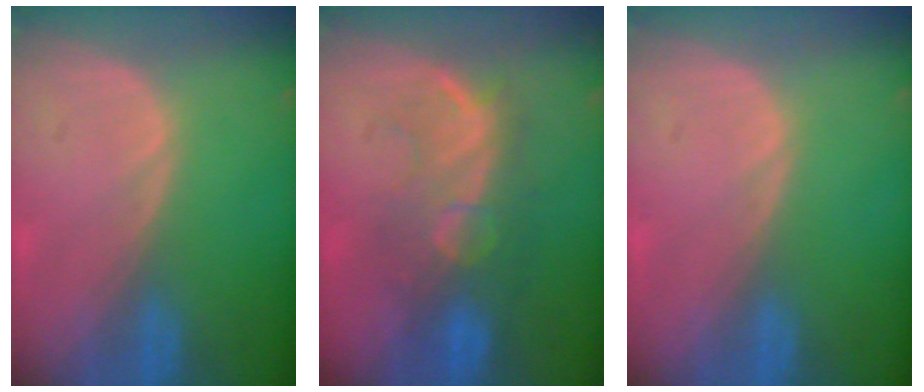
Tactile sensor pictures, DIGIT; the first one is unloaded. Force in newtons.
{"total": 8.8, "press": 8.4, "slide": 2.7}
{"total": 0.0}